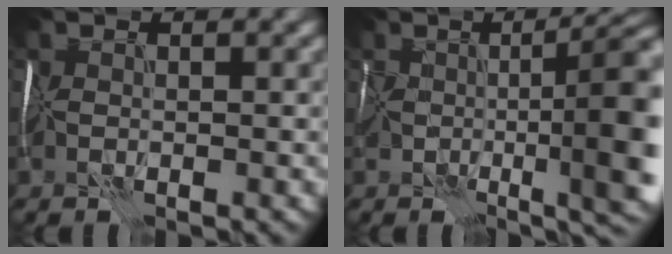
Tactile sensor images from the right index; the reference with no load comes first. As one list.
[{"total": 11.2, "force": [-1.1, 3.5, 10.6], "torque": [-0.128, -0.010, -0.005]}]